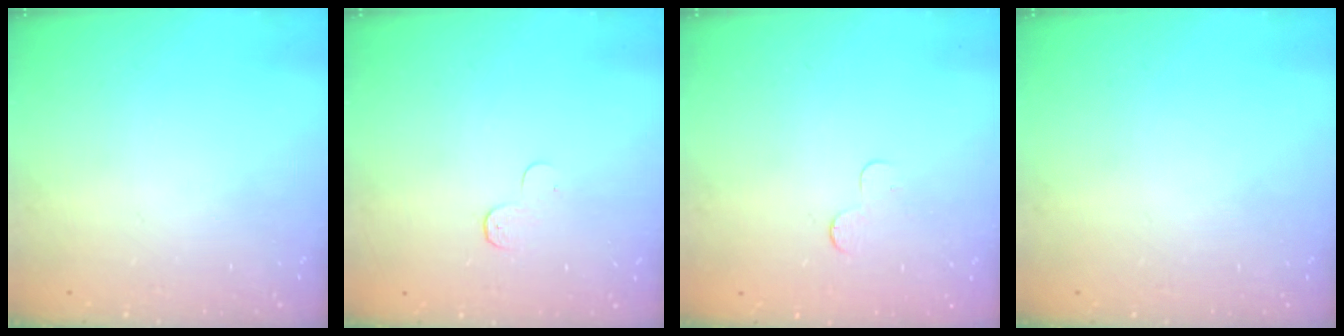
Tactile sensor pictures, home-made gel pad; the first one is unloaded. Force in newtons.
{"total": 3.9, "press": 3.9, "slide": 0.4}
{"total": 2.3, "press": 2.3, "slide": 0.2}
{"total": 0.0}